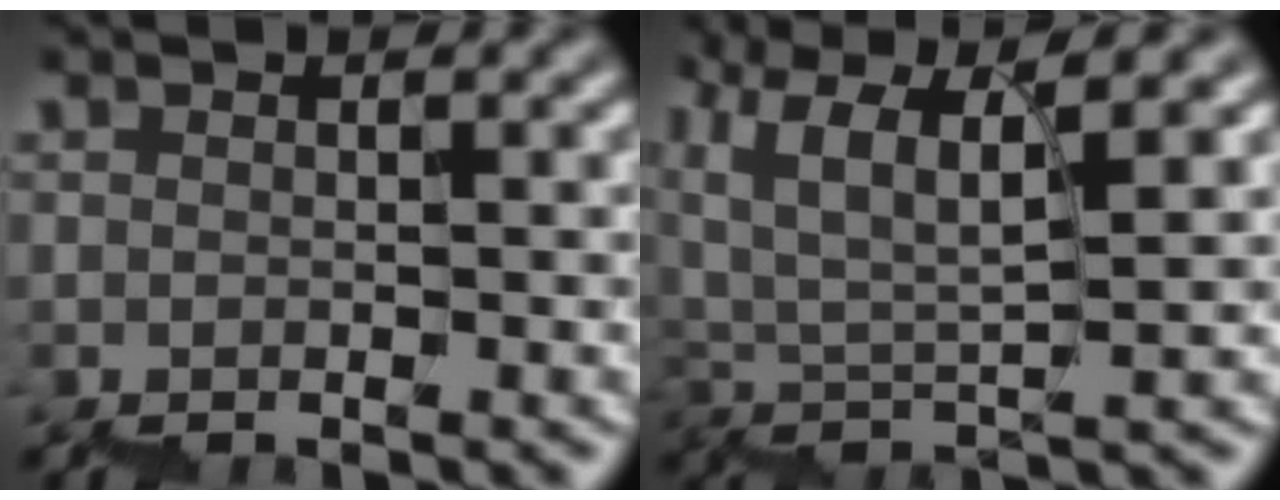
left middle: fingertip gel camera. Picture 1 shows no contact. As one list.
[{"total": 5.9, "force": [4.5, 1.0, 3.7], "torque": [-0.077, 0.007, 0.087]}]